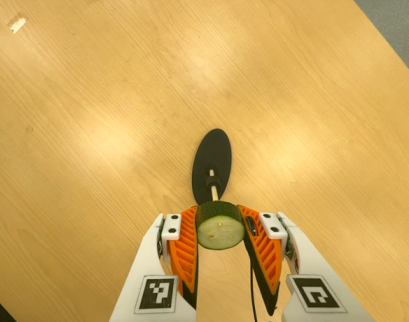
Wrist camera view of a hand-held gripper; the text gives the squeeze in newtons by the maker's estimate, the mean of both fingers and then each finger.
{"total": 11.5, "left": 11.4, "right": 11.6}